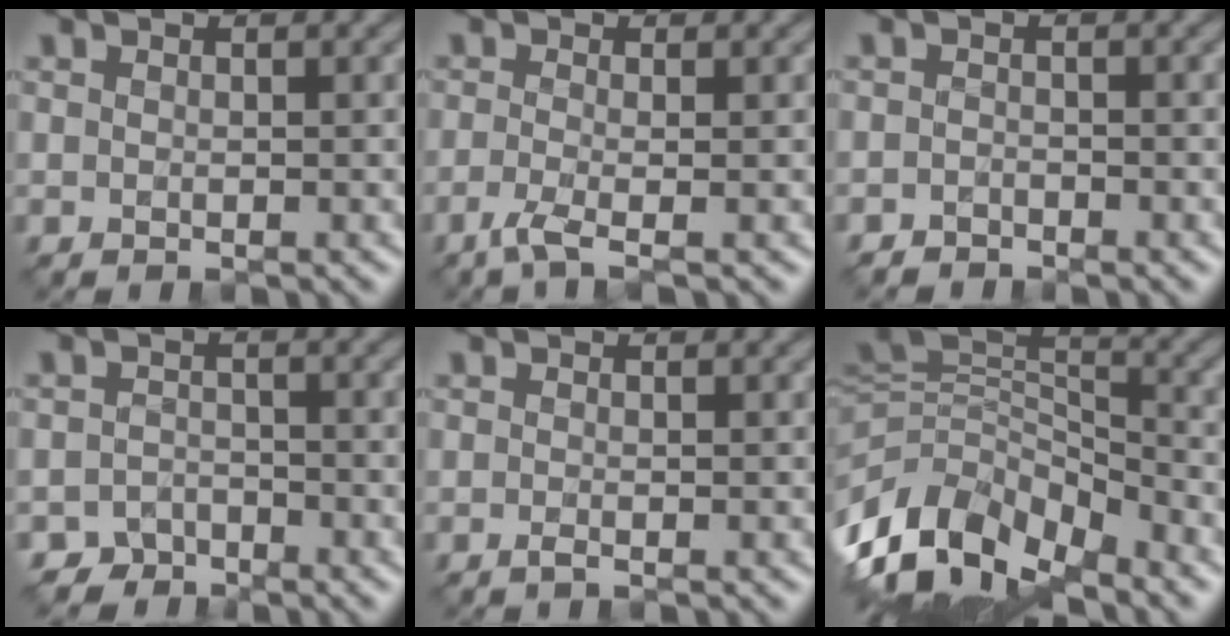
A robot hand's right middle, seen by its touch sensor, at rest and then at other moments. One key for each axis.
{"total": 2.6, "fx": -1.3, "fy": 0.6, "fz": 2.2, "tx": -0.043, "ty": -0.009, "tz": -0.037}
{"total": 1.2, "fx": -1.2, "fy": 0.4, "fz": 0.1, "tx": 0.000, "ty": 0.001, "tz": -0.024}
{"total": 2.3, "fx": -2.0, "fy": 1.3, "fz": -0.1, "tx": 0.013, "ty": 0.007, "tz": -0.040}
{"total": 0.7, "fx": -0.3, "fy": 0.1, "fz": 0.6, "tx": -0.014, "ty": -0.004, "tz": -0.007}
{"total": 11.8, "fx": -6.3, "fy": 6.5, "fz": 7.5, "tx": -0.152, "ty": -0.004, "tz": -0.117}